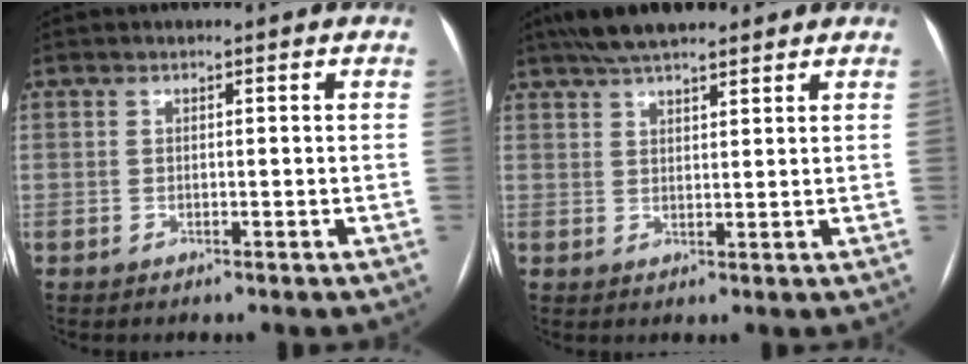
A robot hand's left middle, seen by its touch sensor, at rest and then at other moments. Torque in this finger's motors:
{"motor_torque": [0.28, -0.28, 0.10, 0.02]}